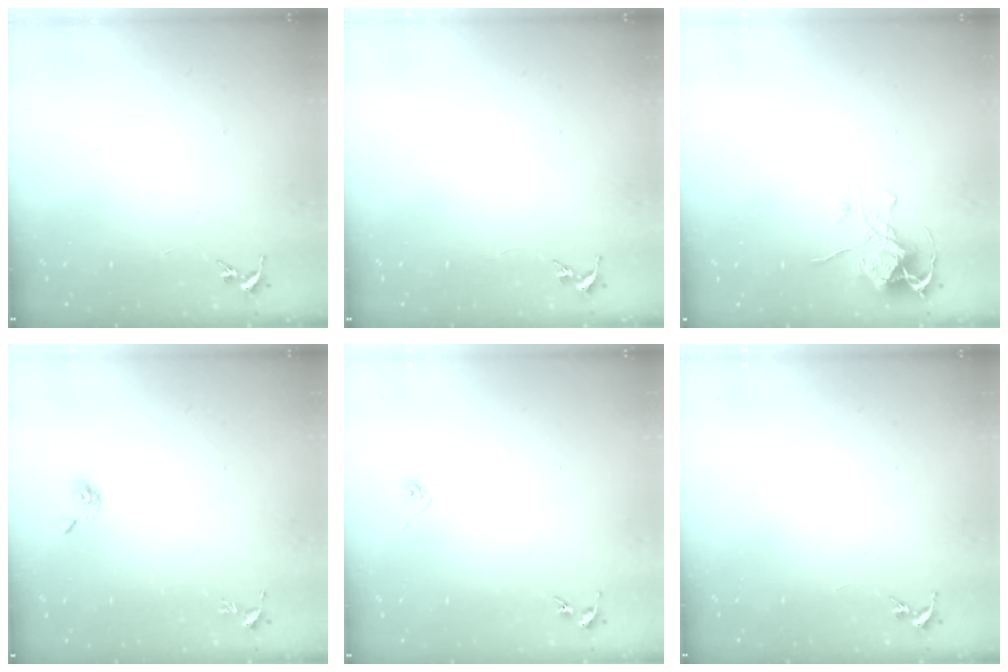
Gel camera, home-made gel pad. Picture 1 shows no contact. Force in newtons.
{"total": 0.0}
{"total": 8.0, "press": 8.0, "slide": 0.6}
{"total": 5.2, "press": 5.1, "slide": 0.6}
{"total": 2.9, "press": 2.6, "slide": 1.4}
{"total": 0.0}